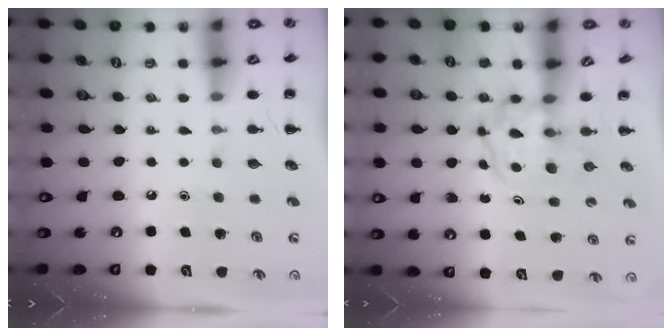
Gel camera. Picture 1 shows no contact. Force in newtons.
{"total": 3.8, "press": 3.8, "slide": 0.4}